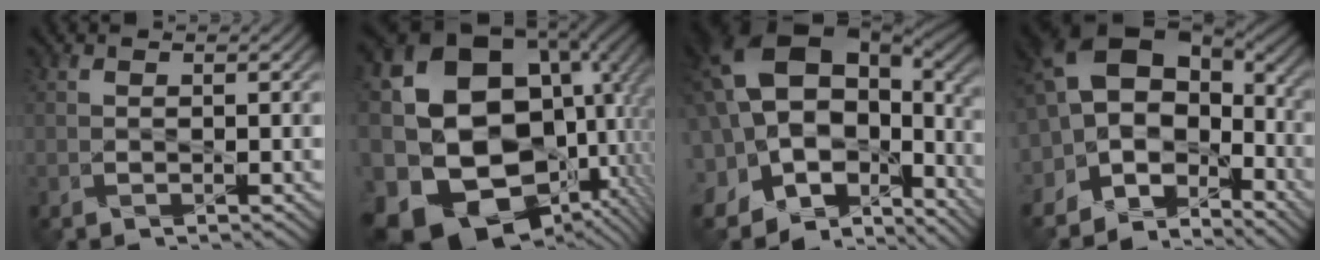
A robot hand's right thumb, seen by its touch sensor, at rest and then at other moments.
{"total": 19.6, "force": [-2.1, 15.3, 12.0], "torque": [-0.271, -0.046, 0.002]}
{"total": 17.4, "force": [0.6, 12.9, 11.6], "torque": [-0.241, -0.030, 0.058]}
{"total": 12.6, "force": [-1.7, 9.8, 7.7], "torque": [-0.150, -0.026, -0.006]}